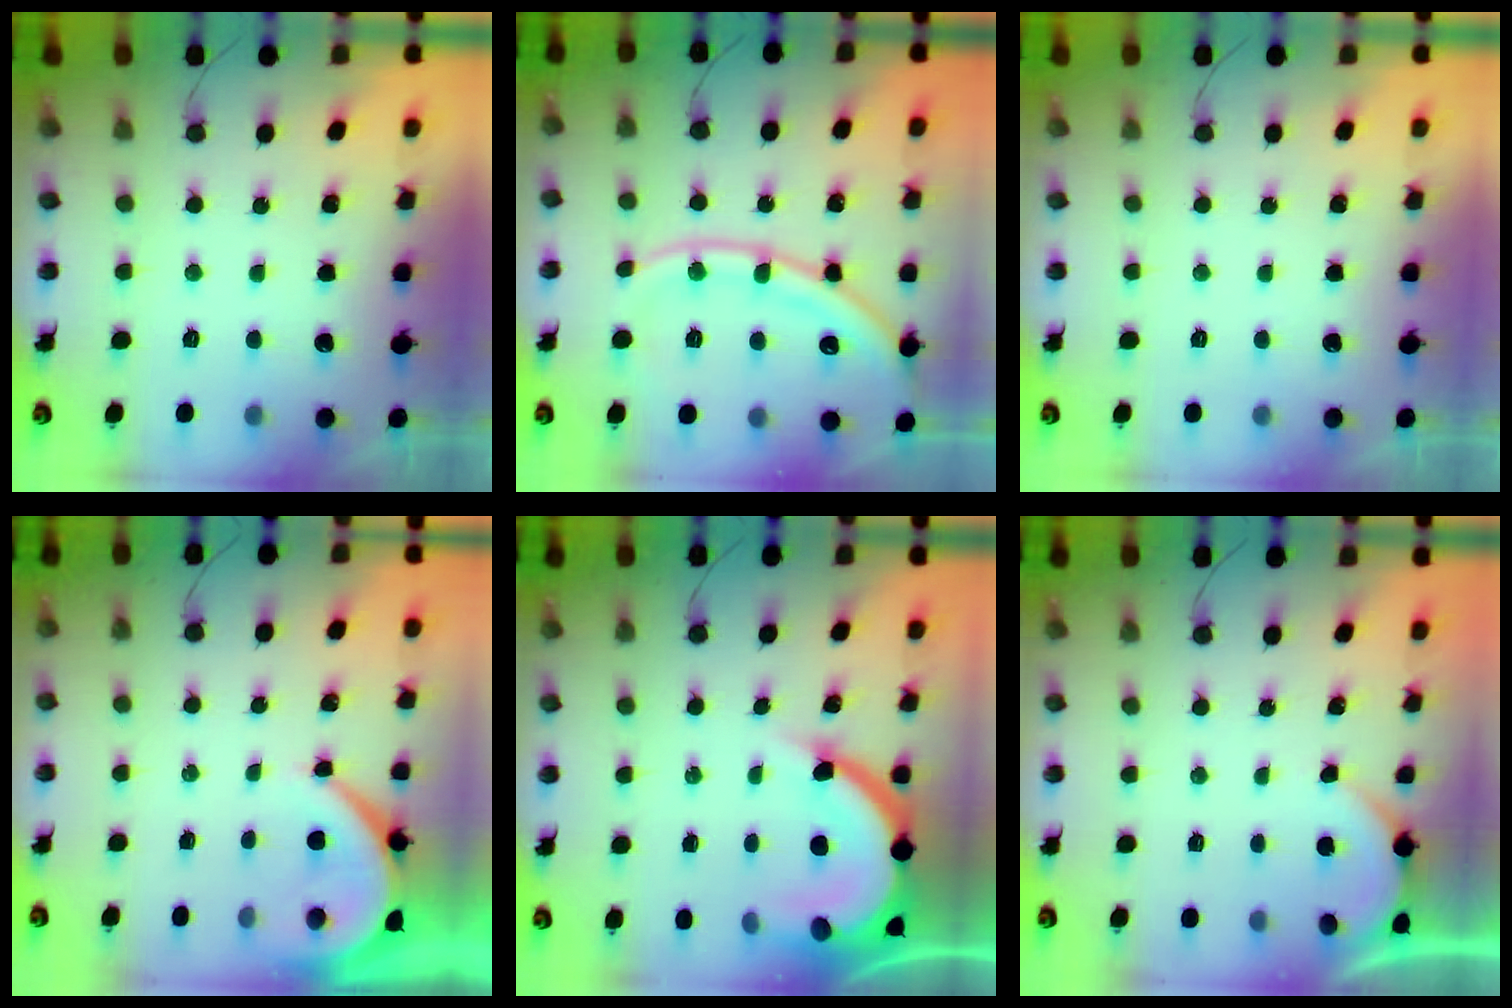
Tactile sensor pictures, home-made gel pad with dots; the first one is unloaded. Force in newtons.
{"total": 15.1, "press": 14.9, "slide": 1.8}
{"total": 0.0}
{"total": 5.6, "press": 5.5, "slide": 0.7}
{"total": 13.1, "press": 13.0, "slide": 1.3}
{"total": 1.9, "press": 1.9, "slide": 0.2}